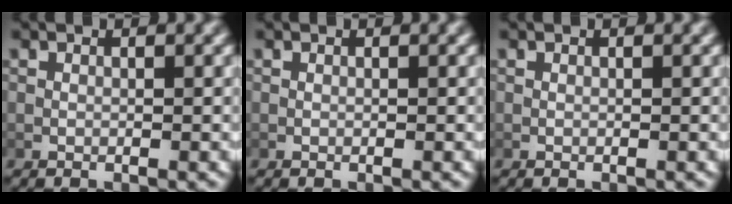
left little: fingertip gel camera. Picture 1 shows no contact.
{"total": 0.0}
{"total": 0.0}